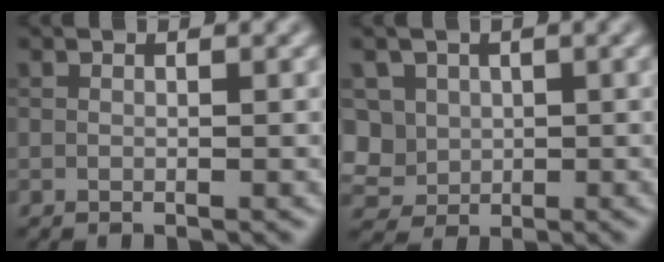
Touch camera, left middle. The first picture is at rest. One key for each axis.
{"total": 5.9, "fx": 0.8, "fy": 5.2, "fz": 2.6, "tx": -0.059, "ty": 0.026, "tz": 0.004}